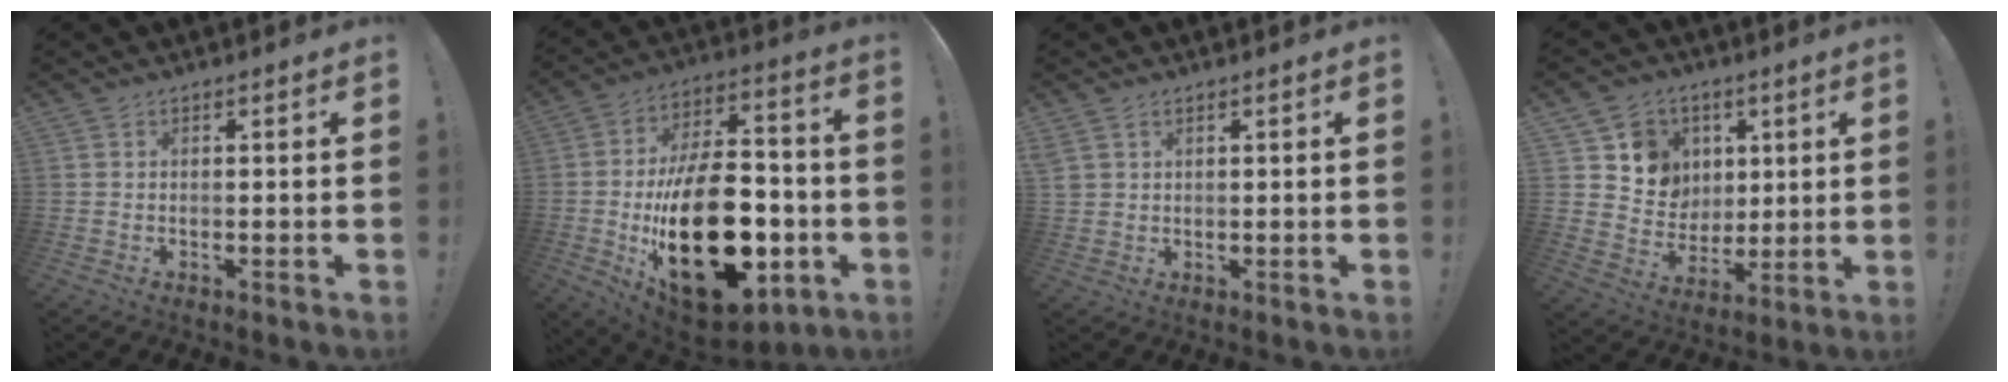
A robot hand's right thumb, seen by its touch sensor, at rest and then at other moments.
{"total": 32.3, "force": [-6.8, 18.4, 25.6], "torque": [-0.437, 0.038, -0.088]}
{"total": 2.5, "force": [1.5, 1.7, 1.0], "torque": [-0.025, 0.000, 0.032]}
{"total": 10.1, "force": [3.6, 9.3, 1.9], "torque": [-0.030, -0.025, 0.081]}